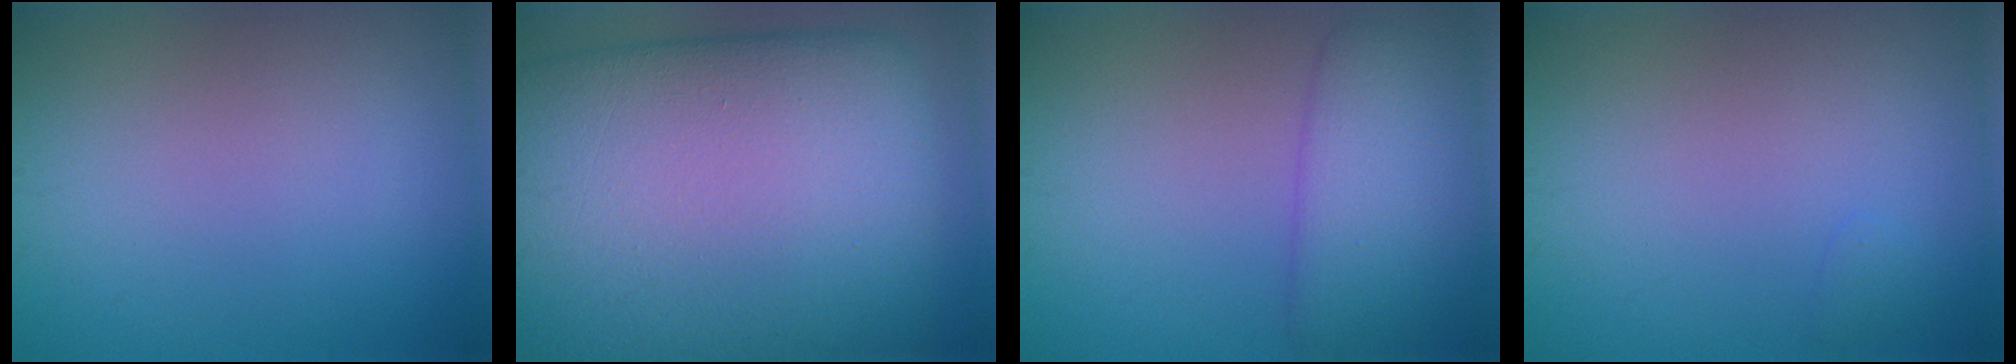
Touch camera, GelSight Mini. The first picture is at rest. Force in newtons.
{"total": 22.9, "press": 22.9, "slide": 0.5}
{"total": 4.3, "press": 4.3, "slide": 0.2}
{"total": 0.6, "press": 0.6, "slide": 0.0}